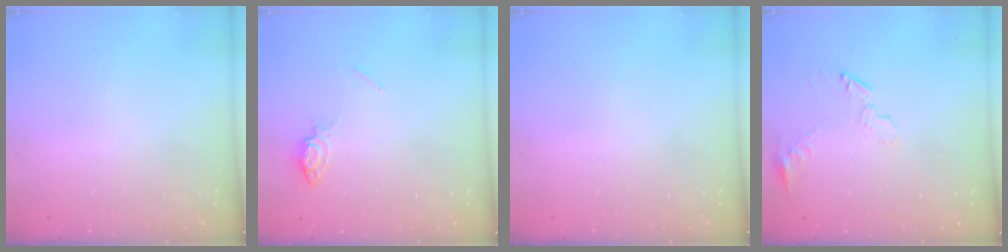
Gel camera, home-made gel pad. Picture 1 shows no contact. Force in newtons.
{"total": 7.6, "press": 7.6, "slide": 0.8}
{"total": 0.0}
{"total": 6.6, "press": 6.6, "slide": 0.3}